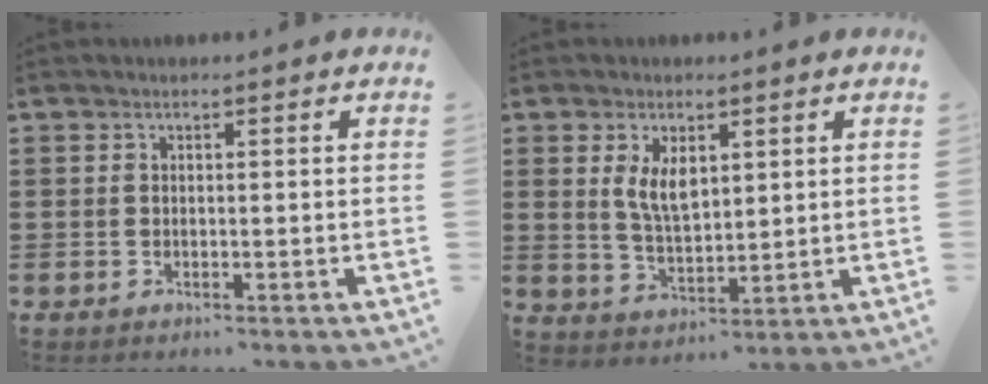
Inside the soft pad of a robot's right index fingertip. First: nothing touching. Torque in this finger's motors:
{"motor_torque": [0.26, 0.16, 0.19, 0.13]}